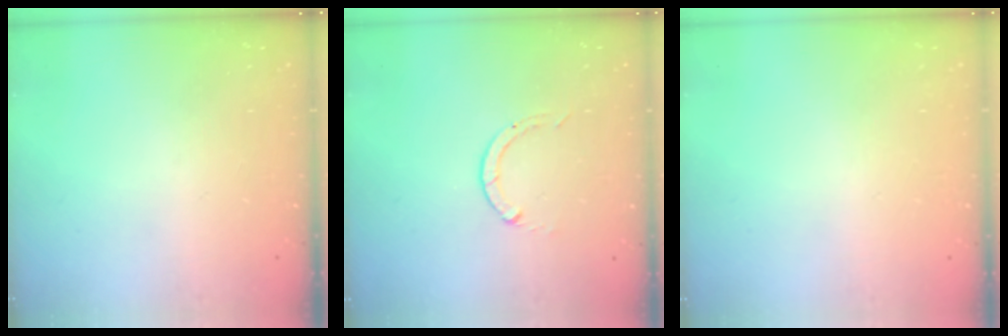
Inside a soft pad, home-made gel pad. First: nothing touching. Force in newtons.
{"total": 0.0}
{"total": 2.6, "press": 2.6, "slide": 0.2}